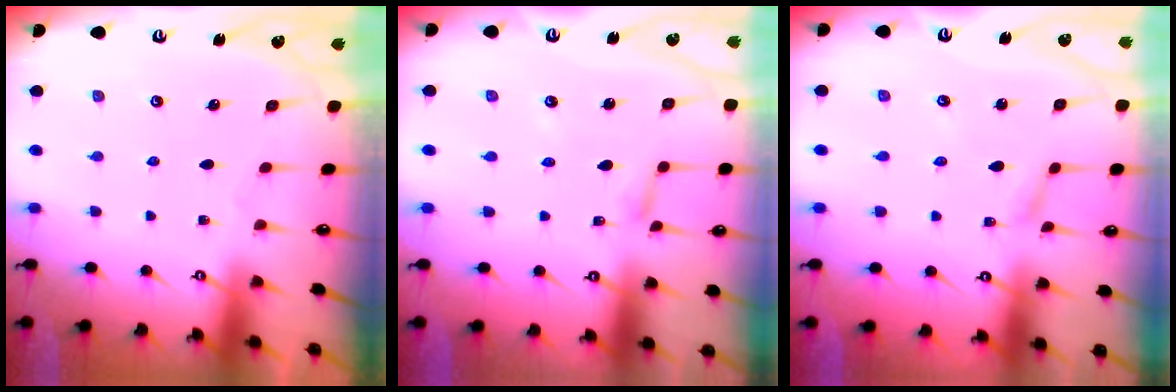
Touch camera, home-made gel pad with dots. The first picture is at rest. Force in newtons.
{"total": 3.6, "press": 3.6, "slide": 0.3}
{"total": 2.7, "press": 2.7, "slide": 0.1}